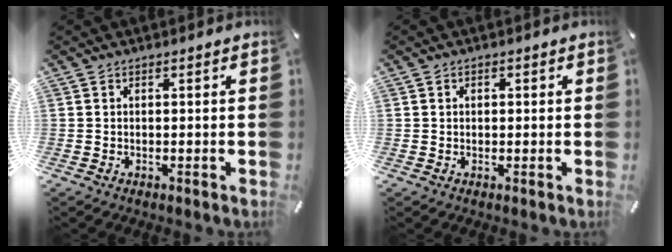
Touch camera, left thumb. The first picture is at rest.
{"total": 1.0, "force": [0.1, 0.8, 0.5], "torque": [-0.010, 0.006, 0.001]}